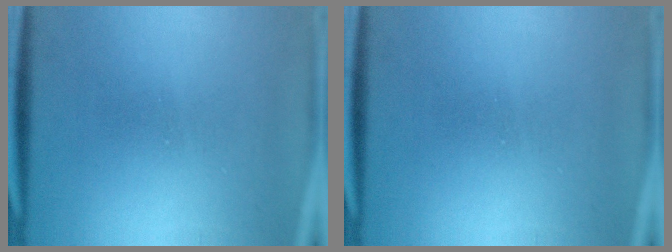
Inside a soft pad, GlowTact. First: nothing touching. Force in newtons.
{"total": 0.0}